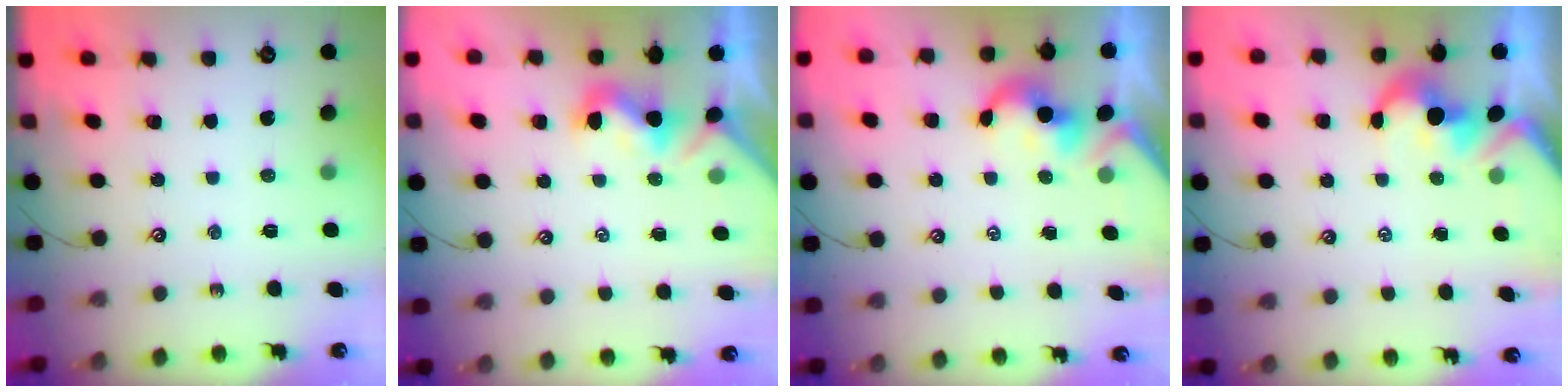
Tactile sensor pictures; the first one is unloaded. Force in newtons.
{"total": 1.1, "press": 1.0, "slide": 0.5}
{"total": 1.2, "press": 1.1, "slide": 0.4}
{"total": 1.7, "press": 1.4, "slide": 1.0}